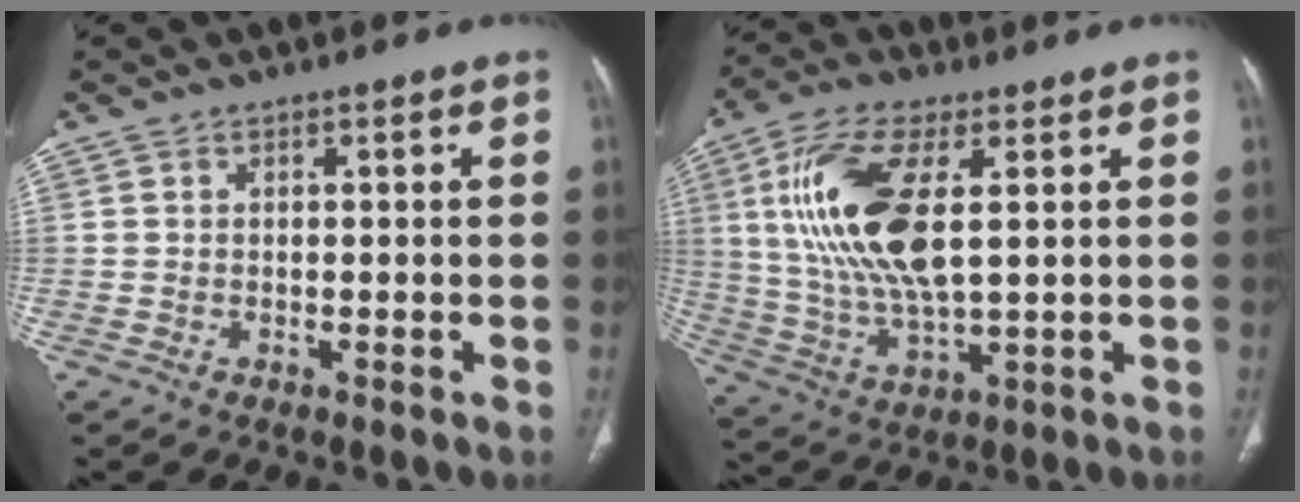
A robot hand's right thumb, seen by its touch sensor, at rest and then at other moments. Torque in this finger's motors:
{"motor_torque": [-1.03, 2.16, 1.69, 1.08, 0.64]}